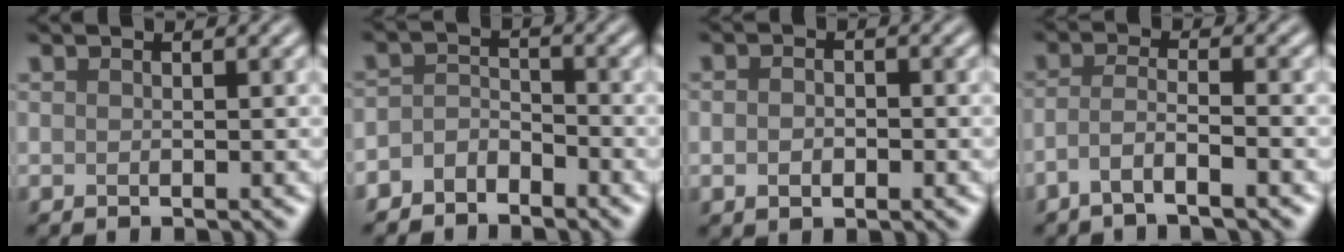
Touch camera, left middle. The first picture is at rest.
{"total": 2.5, "force": [-2.1, 1.2, 0.6], "torque": [-0.011, 0.008, -0.046]}
{"total": 2.0, "force": [-0.3, 1.3, 1.5], "torque": [-0.024, 0.000, -0.004]}
{"total": 3.0, "force": [-1.8, 0.4, 2.3], "torque": [-0.045, 0.004, -0.047]}